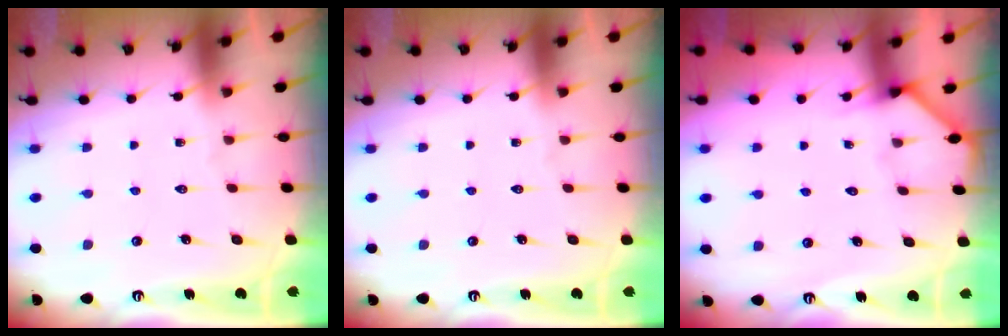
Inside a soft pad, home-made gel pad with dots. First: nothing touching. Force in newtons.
{"total": 0.0}
{"total": 2.5, "press": 2.5, "slide": 0.1}